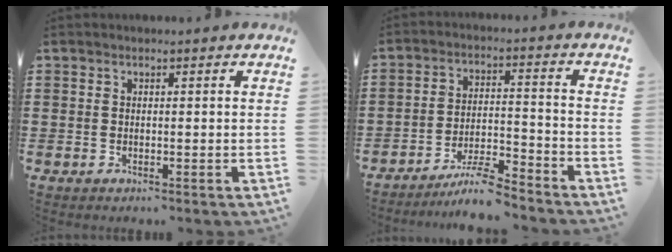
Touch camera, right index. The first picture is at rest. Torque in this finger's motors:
{"motor_torque": [0.04, -0.04, 0.21, 0.04]}